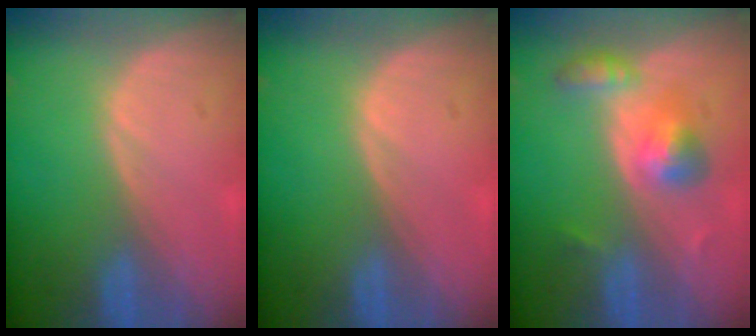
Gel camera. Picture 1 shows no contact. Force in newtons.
{"total": 0.0}
{"total": 5.4, "press": 5.3, "slide": 1.4}